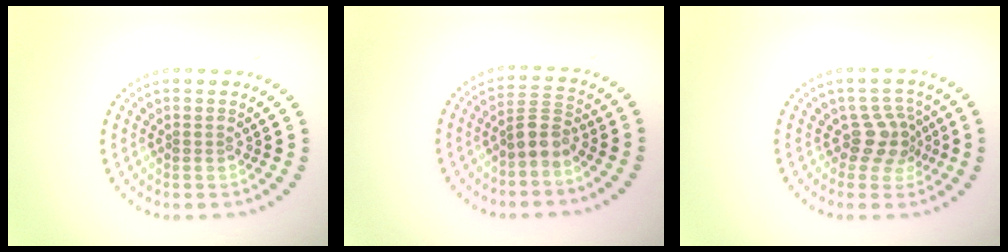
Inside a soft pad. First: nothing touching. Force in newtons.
{"total": 2.7, "press": 2.3, "slide": 1.4}
{"total": 2.8, "press": 2.2, "slide": 1.8}